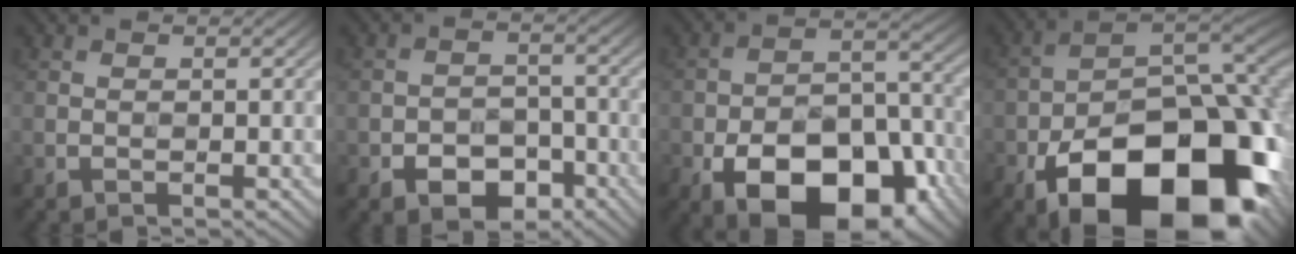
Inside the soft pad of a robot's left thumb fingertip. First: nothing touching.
{"total": 5.7, "force": [-3.3, 3.5, 3.0], "torque": [-0.048, -0.001, -0.062]}
{"total": 16.6, "force": [-8.4, 9.2, 11.0], "torque": [-0.175, -0.026, -0.140]}
{"total": 23.1, "force": [-11.5, 12.3, 15.9], "torque": [-0.265, -0.055, -0.153]}